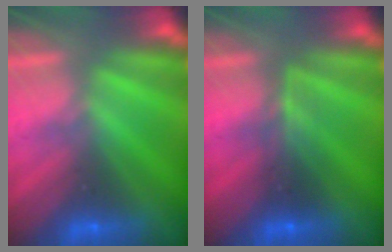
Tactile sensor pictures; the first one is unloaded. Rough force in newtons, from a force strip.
{"total": 2.4}